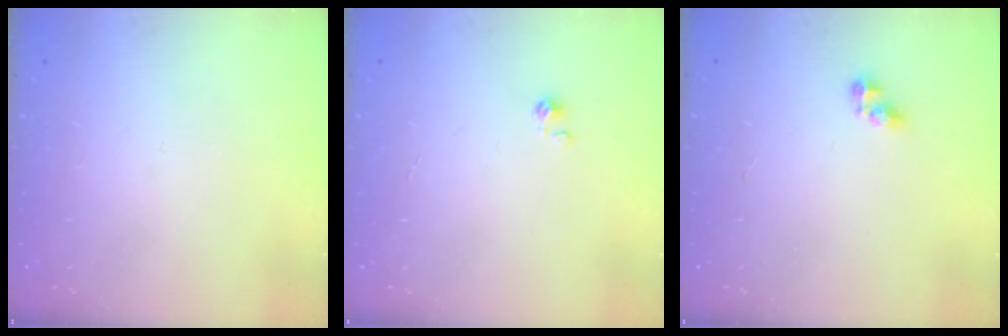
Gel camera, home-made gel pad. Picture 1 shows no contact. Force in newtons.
{"total": 0.0}
{"total": 3.4, "press": 3.4, "slide": 0.5}